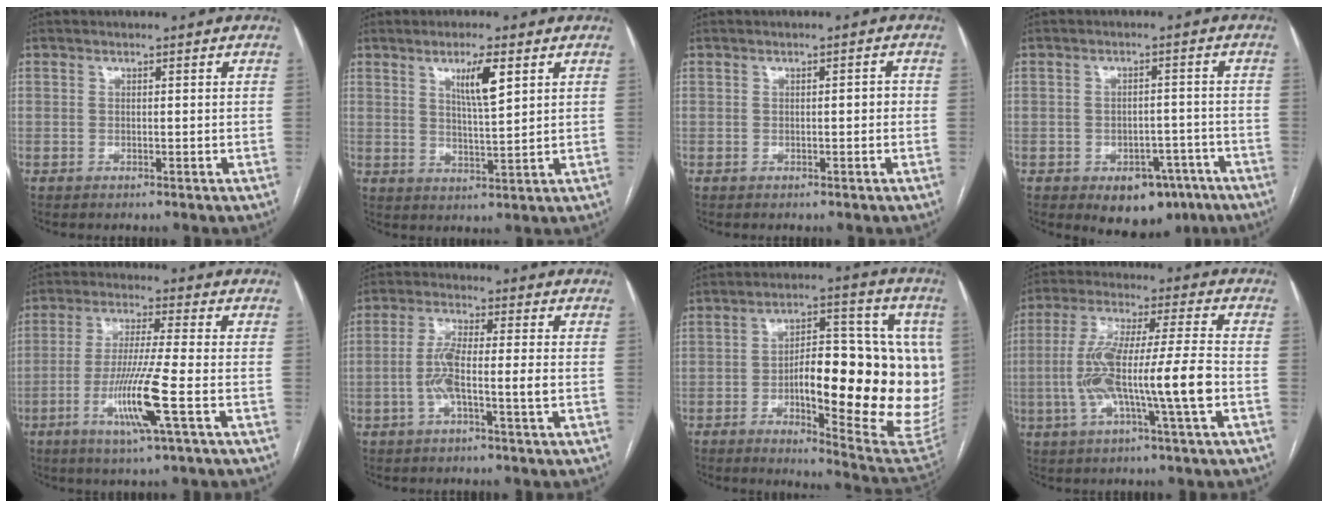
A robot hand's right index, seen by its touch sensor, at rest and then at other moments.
{"total": 5.9, "force": [2.8, 0.6, 5.2], "torque": [-0.089, -0.005, 0.049]}
{"total": 1.3, "force": [-0.1, 0.4, 1.2], "torque": [-0.014, 0.003, -0.001]}
{"total": 8.1, "force": [-4.9, 4.9, 4.2], "torque": [-0.037, 0.014, -0.060]}
{"total": 10.4, "force": [-3.4, -0.9, 9.8], "torque": [-0.194, -0.018, -0.067]}
{"total": 6.4, "force": [-1.4, 0.4, 6.2], "torque": [-0.129, 0.011, -0.029]}
{"total": 22.9, "force": [-1.4, 6.1, 22.0], "torque": [-0.229, 0.023, -0.004]}
{"total": 14.1, "force": [-2.9, 0.3, 13.8], "torque": [-0.269, 0.010, -0.056]}